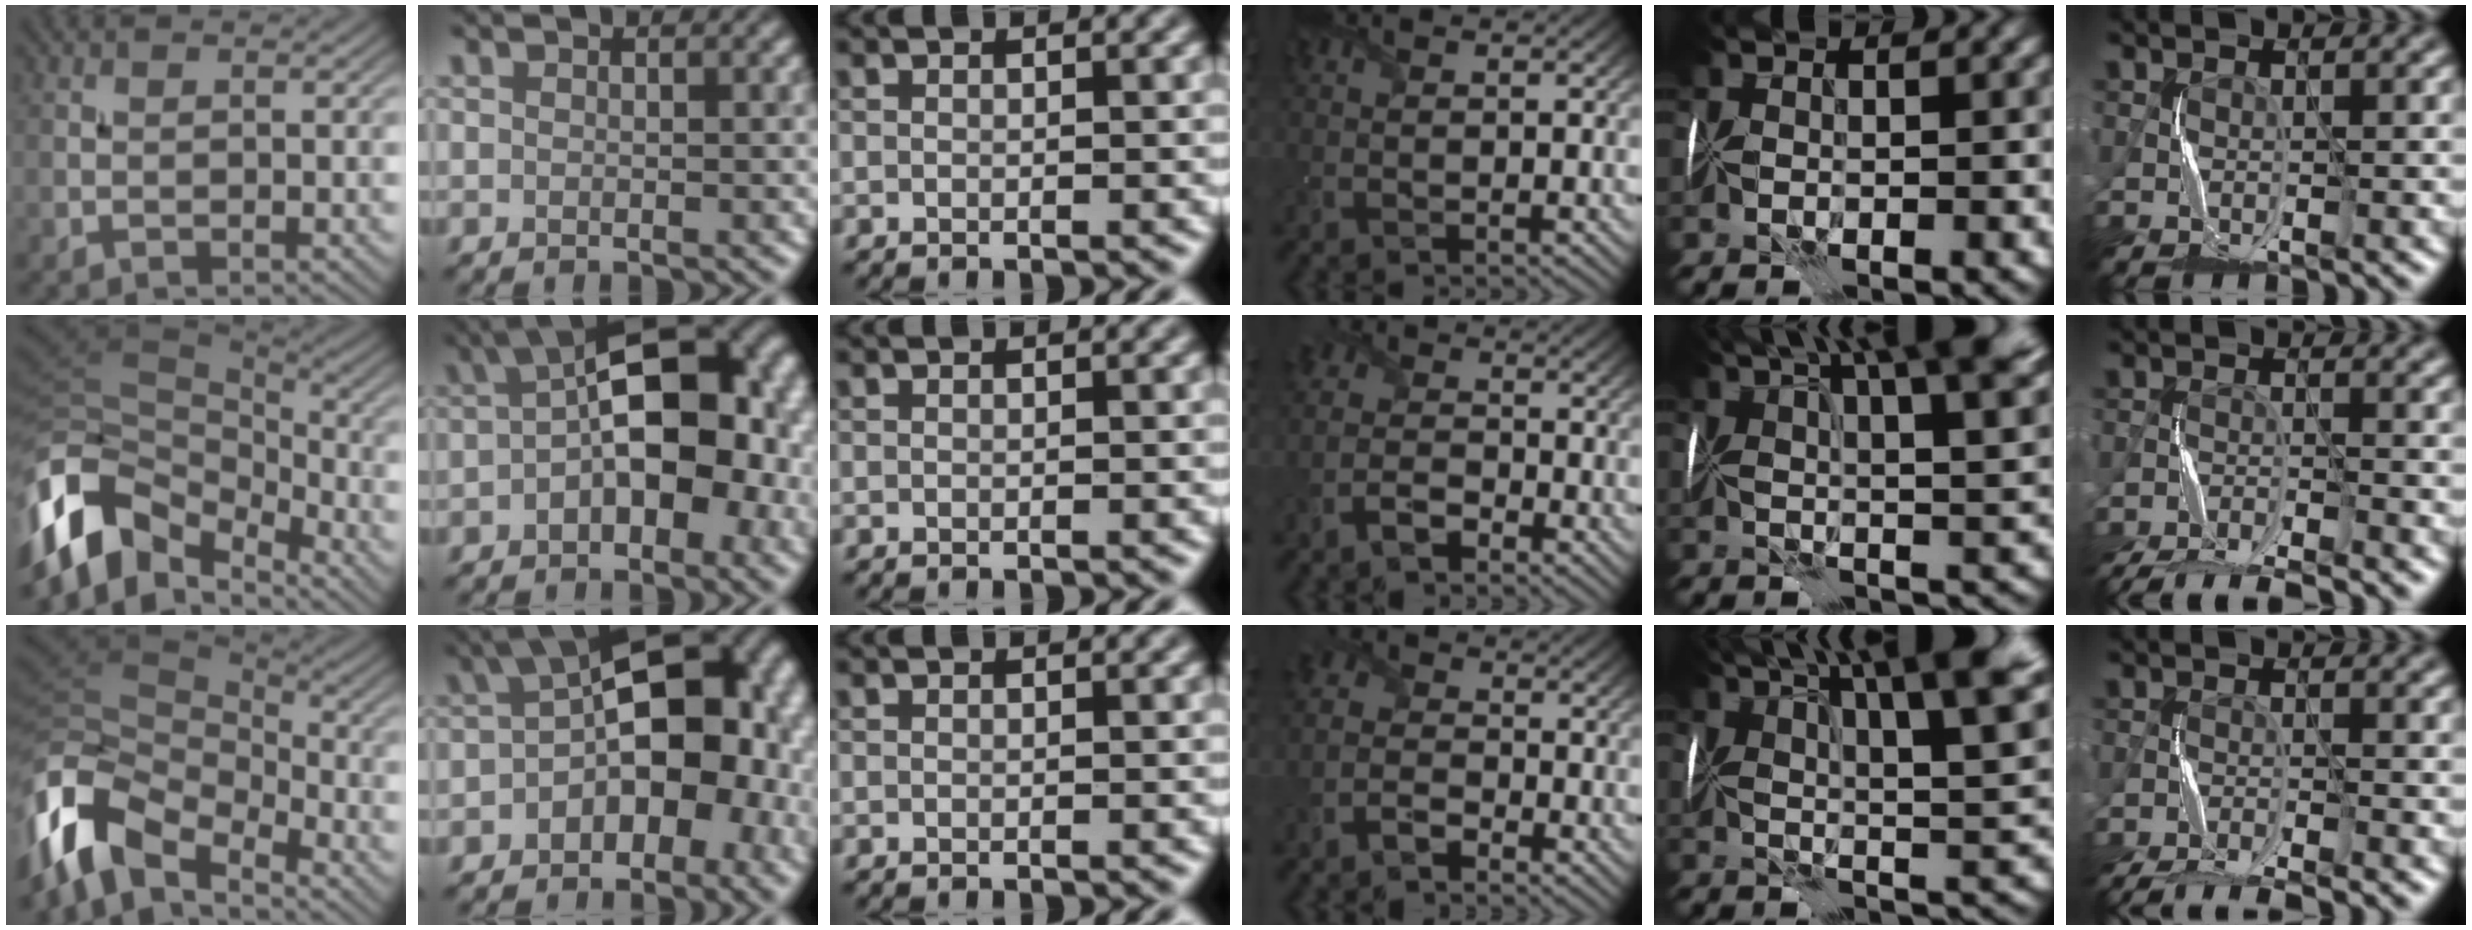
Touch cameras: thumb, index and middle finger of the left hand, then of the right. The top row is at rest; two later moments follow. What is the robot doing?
{"motion": "fold", "object": "handkerchief"}